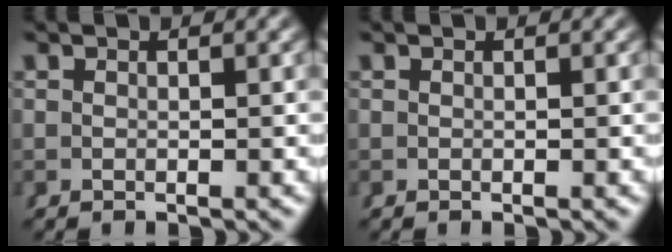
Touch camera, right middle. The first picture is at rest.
{"total": 0.0}